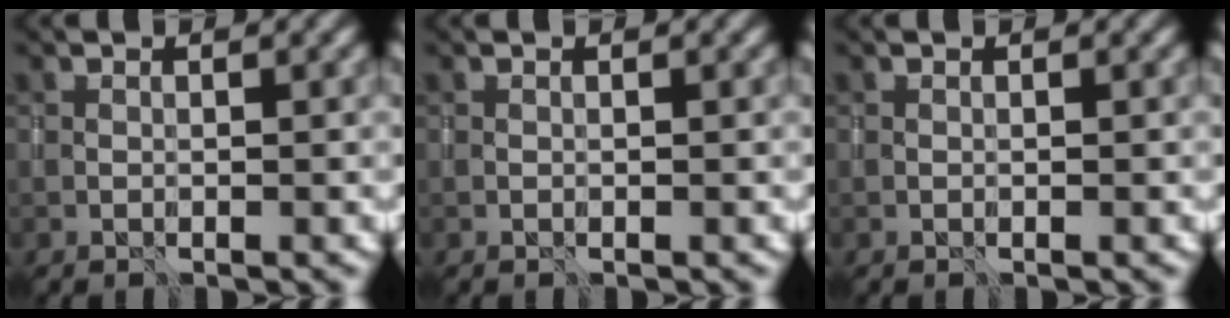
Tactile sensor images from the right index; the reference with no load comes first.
{"total": 0.0}
{"total": 0.0}